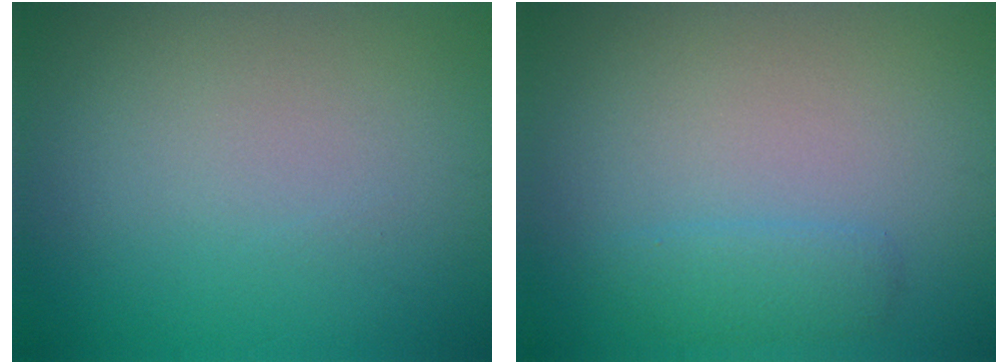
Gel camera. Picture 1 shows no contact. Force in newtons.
{"total": 1.5, "press": 1.5, "slide": 0.1}